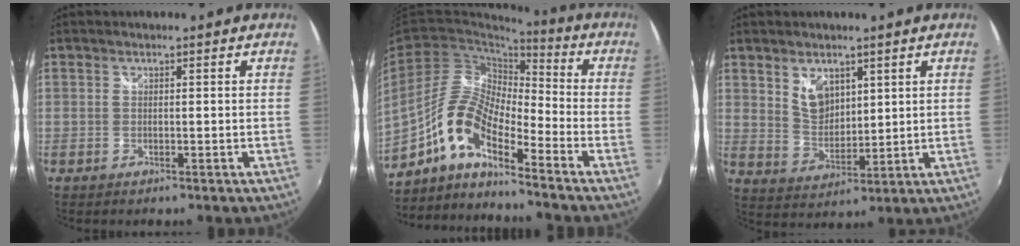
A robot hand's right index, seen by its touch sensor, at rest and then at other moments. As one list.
[{"total": 11.1, "force": [-6.8, 3.4, 8.1], "torque": [-0.160, 0.010, -0.140]}, {"total": 6.4, "force": [3.4, 3.9, 3.8], "torque": [-0.059, -0.002, 0.069]}]